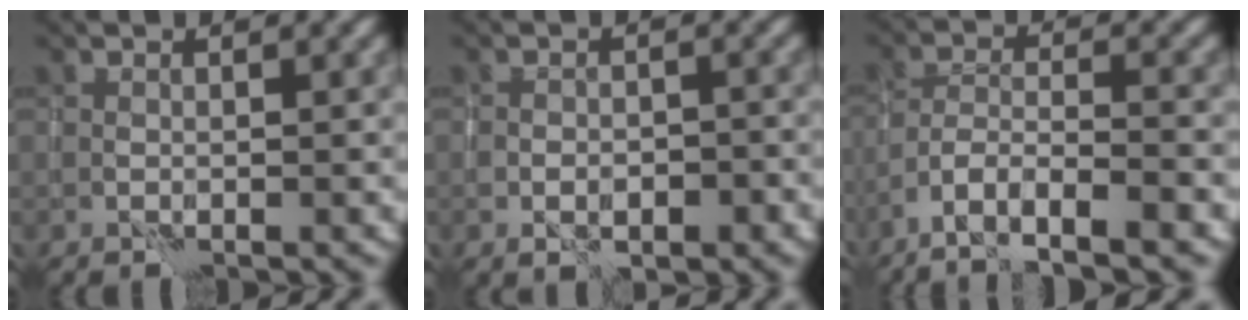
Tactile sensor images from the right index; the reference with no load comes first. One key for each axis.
{"total": 2.8, "fx": -1.3, "fy": 1.5, "fz": 1.9, "tx": -0.026, "ty": 0.008, "tz": -0.015}
{"total": 5.7, "fx": -4.1, "fy": 1.0, "fz": 3.8, "tx": -0.067, "ty": 0.003, "tz": -0.075}